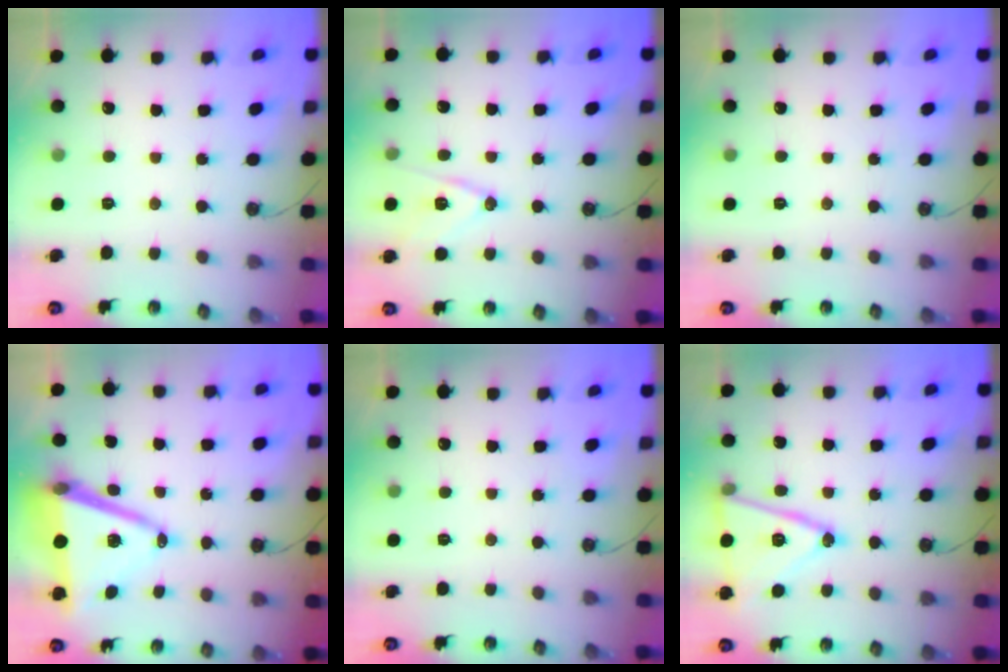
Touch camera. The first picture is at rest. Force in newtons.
{"total": 12.4, "press": 11.9, "slide": 3.3}
{"total": 0.0}
{"total": 15.2, "press": 14.7, "slide": 4.0}
{"total": 0.0}
{"total": 17.6, "press": 17.3, "slide": 3.4}